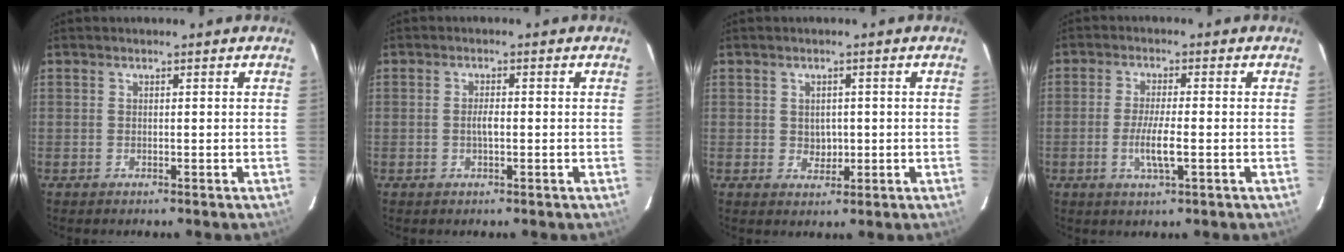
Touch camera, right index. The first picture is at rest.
{"total": 1.8, "force": [-0.3, 0.6, 1.7], "torque": [-0.033, 0.002, -0.006]}
{"total": 2.7, "force": [0.1, 2.4, 1.3], "torque": [-0.019, 0.002, 0.005]}
{"total": 5.4, "force": [-1.5, 0.6, 5.2], "torque": [-0.100, -0.008, -0.029]}